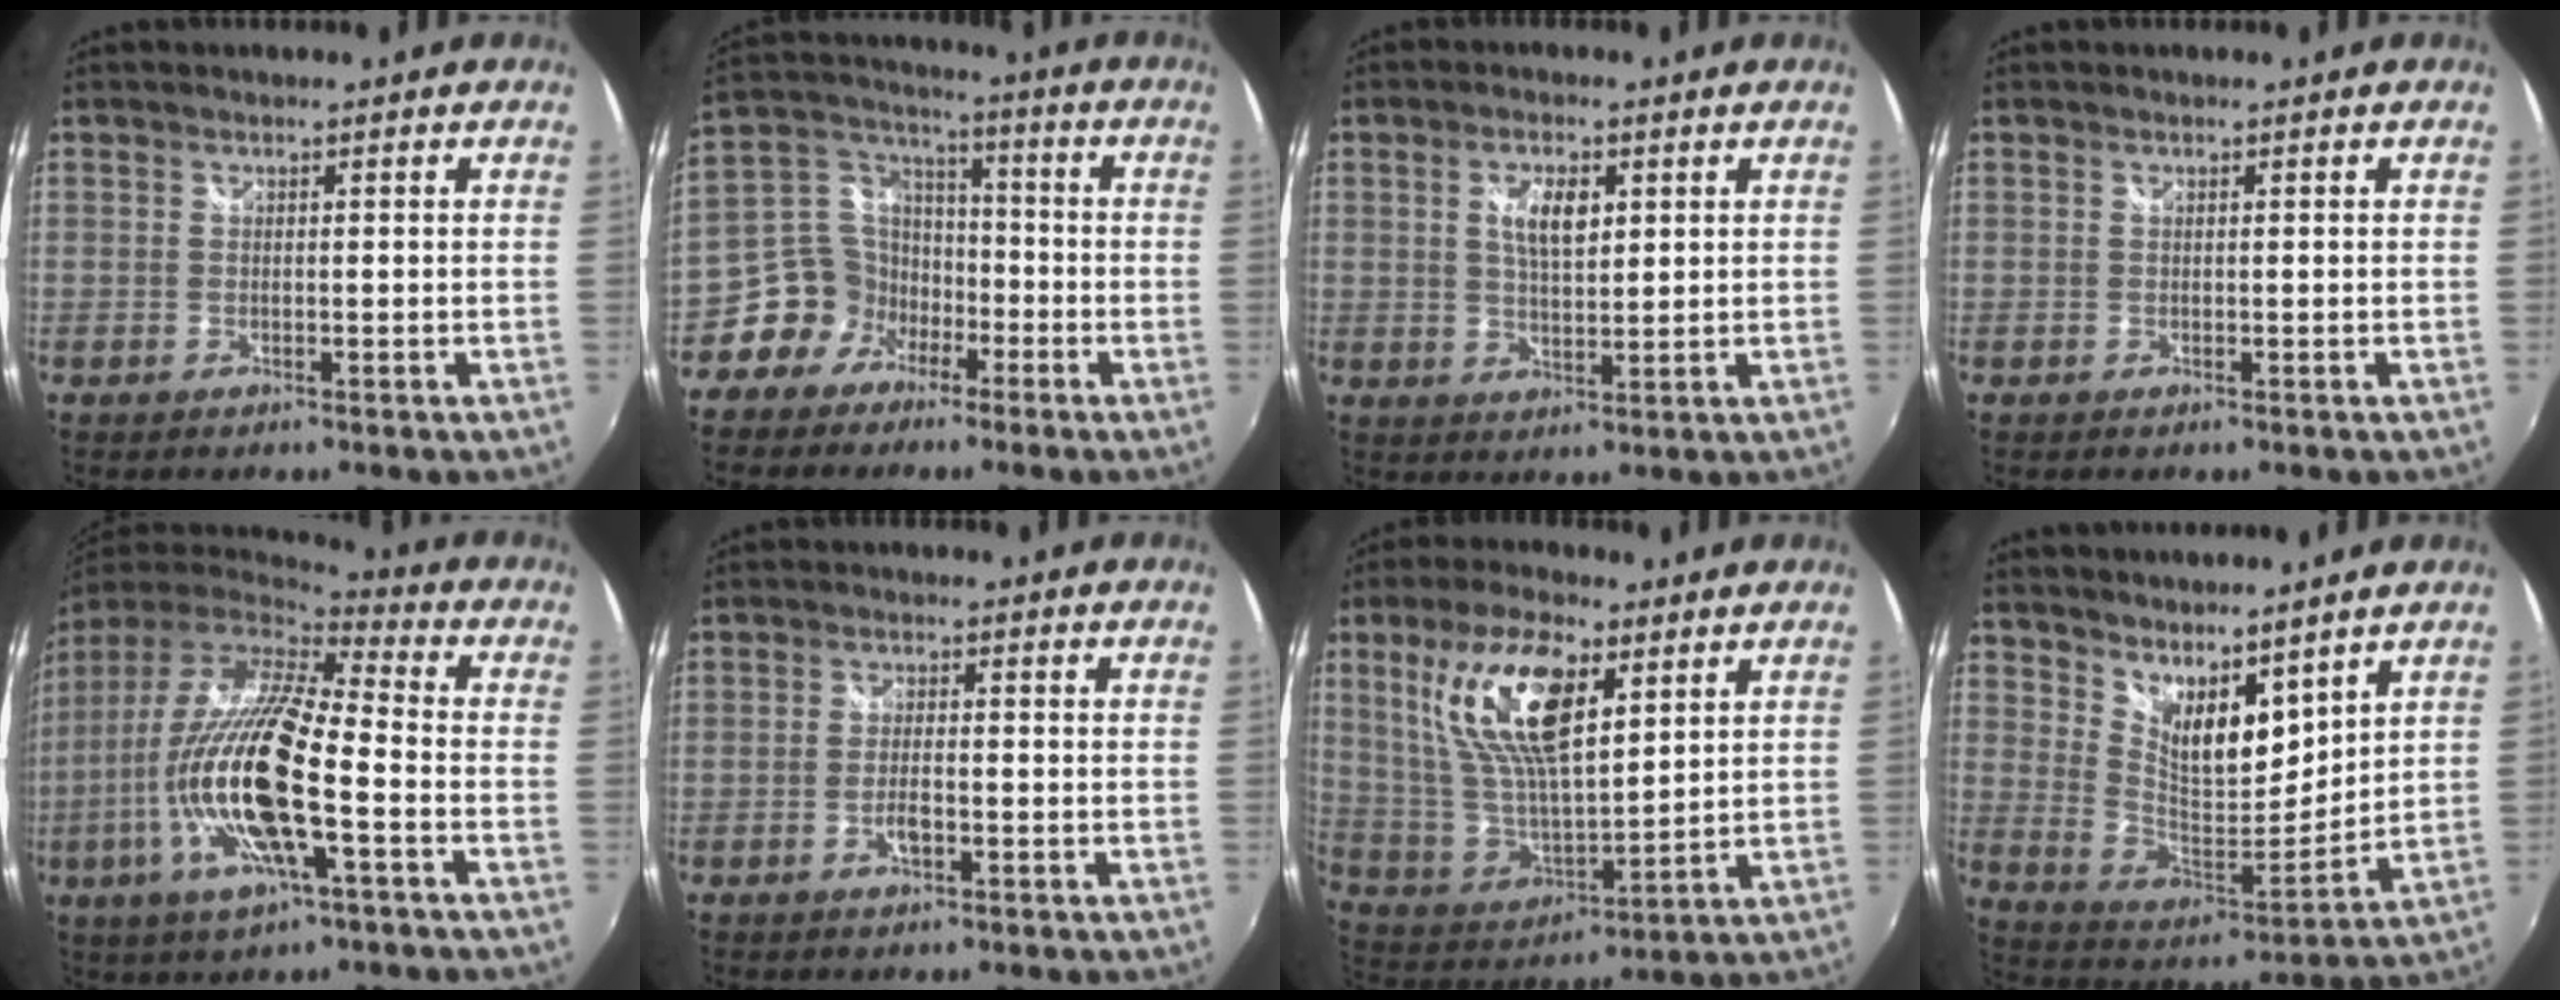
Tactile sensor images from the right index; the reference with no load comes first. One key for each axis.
{"total": 10.2, "fx": -5.7, "fy": 8.0, "fz": 2.4, "tx": -0.060, "ty": 0.041, "tz": -0.103}
{"total": 5.8, "fx": 1.8, "fy": 2.6, "fz": 4.8, "tx": -0.083, "ty": 0.002, "tz": 0.034}
{"total": 0.0}
{"total": 21.1, "fx": -5.3, "fy": 4.6, "fz": 19.9, "tx": -0.370, "ty": -0.031, "tz": -0.108}
{"total": 3.2, "fx": -1.4, "fy": 1.2, "fz": 2.6, "tx": -0.054, "ty": -0.002, "tz": -0.026}
{"total": 18.1, "fx": 8.1, "fy": 7.0, "fz": 14.6, "tx": -0.282, "ty": 0.010, "tz": 0.165}
{"total": 13.2, "fx": 9.6, "fy": 4.9, "fz": 7.6, "tx": -0.124, "ty": -0.011, "tz": 0.180}